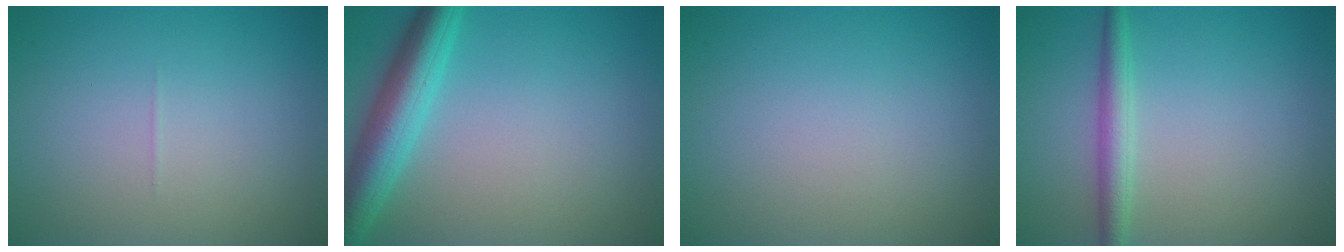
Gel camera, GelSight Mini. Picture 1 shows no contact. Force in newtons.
{"total": 5.4, "press": 5.4, "slide": 0.1}
{"total": 0.0}
{"total": 2.4, "press": 2.4, "slide": 0.0}